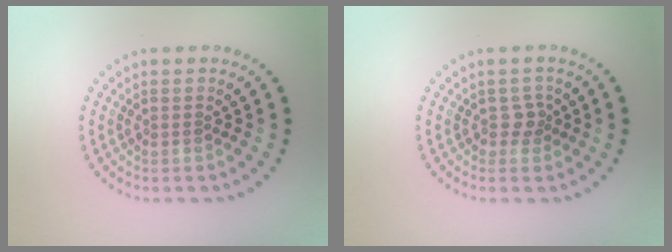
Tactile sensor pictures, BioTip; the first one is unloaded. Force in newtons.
{"total": 1.2, "press": 1.0, "slide": 0.8}